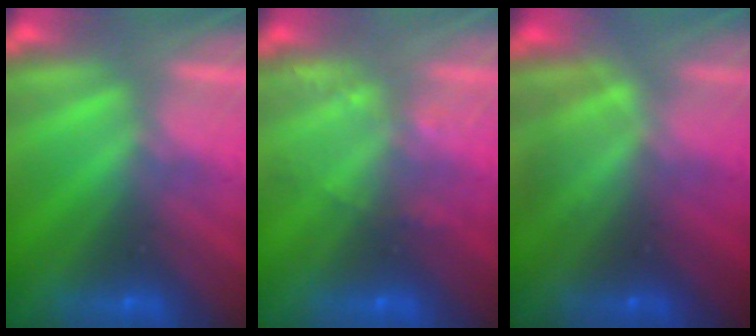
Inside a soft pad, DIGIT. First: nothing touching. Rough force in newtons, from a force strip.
{"total": 2.2}
{"total": 1.7}